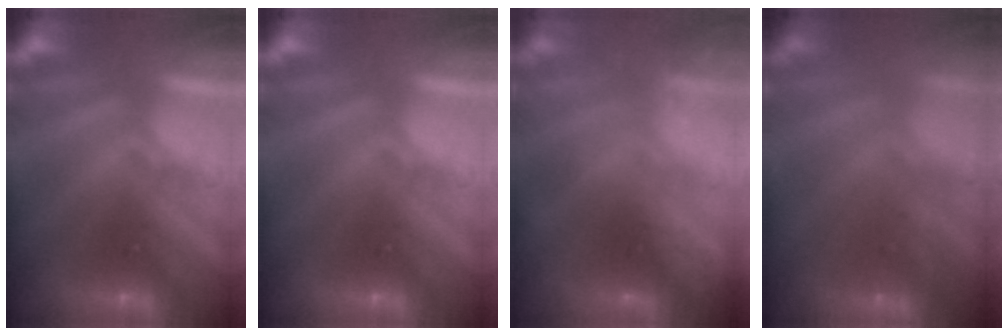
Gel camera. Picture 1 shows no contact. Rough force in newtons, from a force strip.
{"total": 0.0}
{"total": 1.4}
{"total": 7.4}